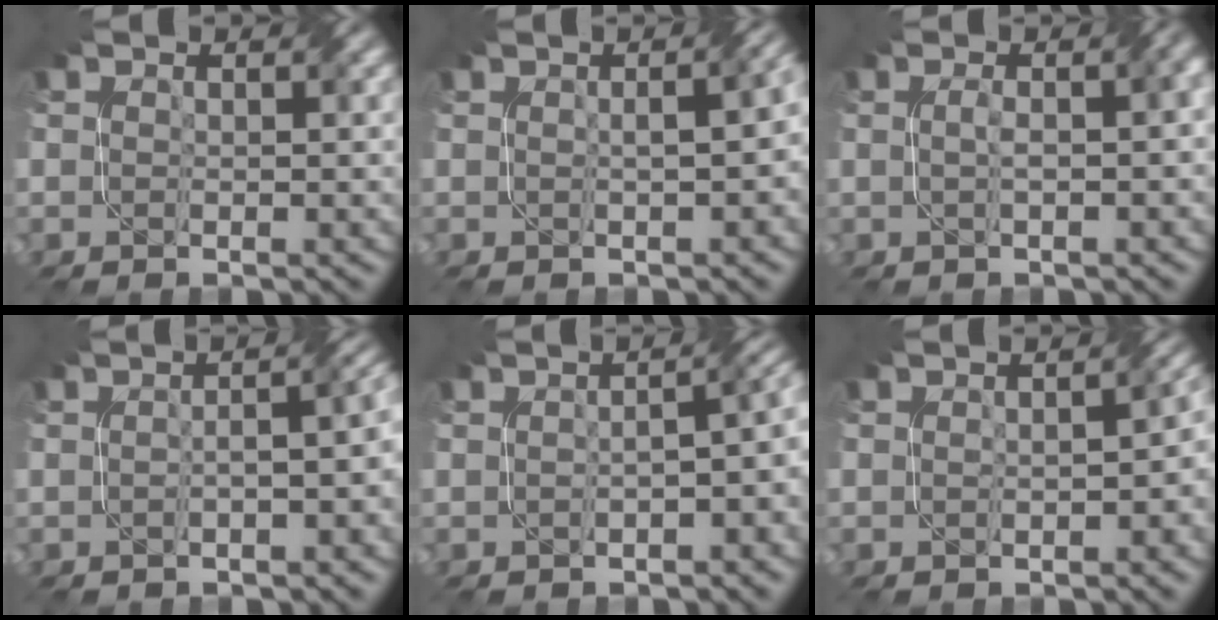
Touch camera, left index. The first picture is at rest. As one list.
[{"total": 5.7, "force": [0.2, 2.5, 5.1], "torque": [-0.032, 0.019, -0.002]}, {"total": 3.8, "force": [0.0, 1.4, 3.6], "torque": [-0.034, 0.012, -0.002]}, {"total": 5.5, "force": [-0.9, 2.2, 5.0], "torque": [-0.041, 0.006, -0.015]}, {"total": 5.6, "force": [-0.8, 2.1, 5.1], "torque": [-0.050, 0.003, -0.012]}, {"total": 4.1, "force": [-0.6, 1.9, 3.6], "torque": [-0.035, 0.001, -0.005]}]